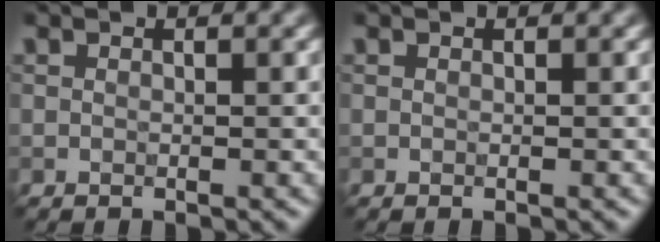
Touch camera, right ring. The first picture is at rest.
{"total": 0.0}